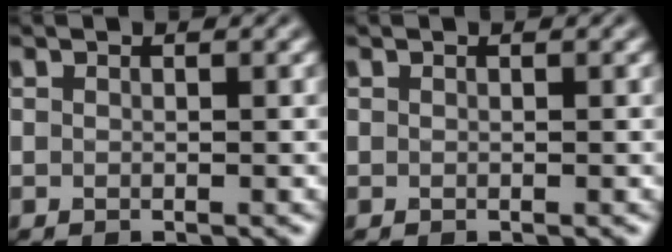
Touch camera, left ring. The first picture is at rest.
{"total": 0.0}